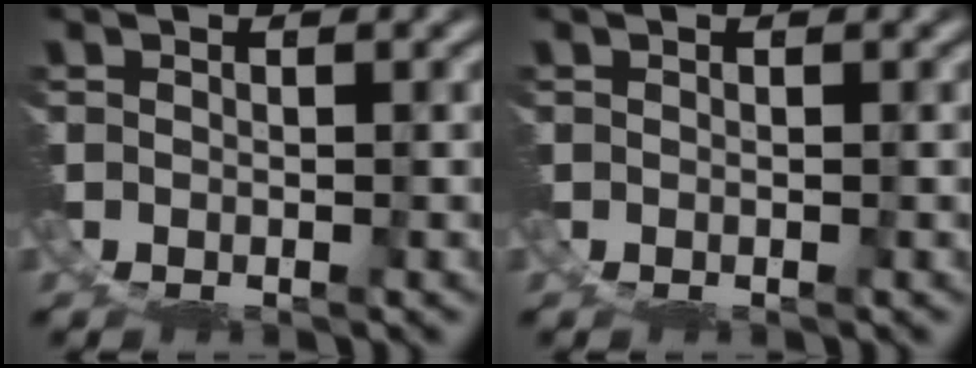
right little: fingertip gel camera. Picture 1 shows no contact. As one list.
[{"total": 0.0}]